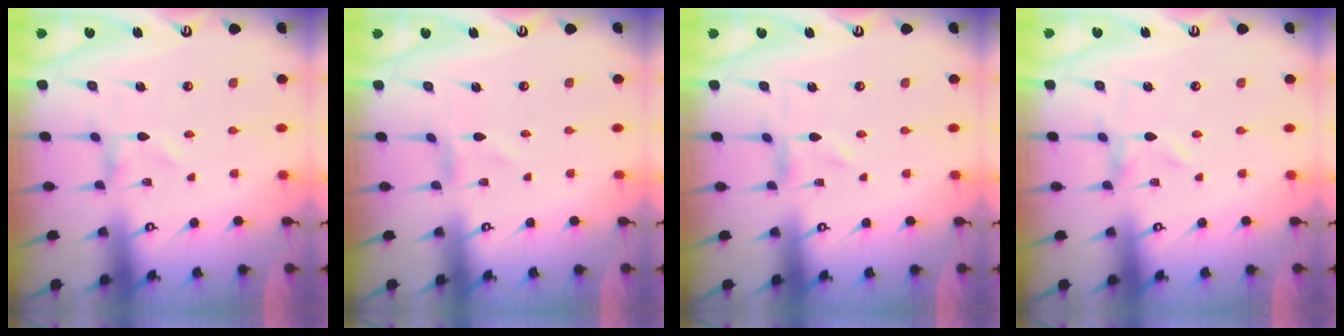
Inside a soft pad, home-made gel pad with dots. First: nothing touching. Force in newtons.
{"total": 1.2, "press": 1.2, "slide": 0.1}
{"total": 0.0}
{"total": 0.0}